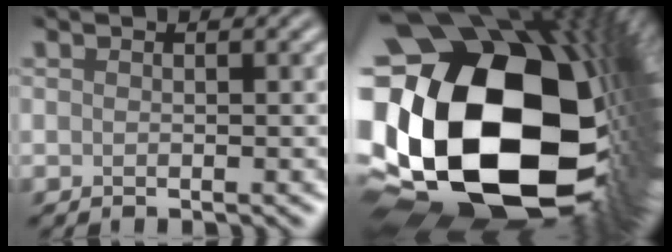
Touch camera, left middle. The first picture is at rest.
{"total": 23.4, "force": [-0.3, 16.2, 16.9], "torque": [-0.358, -0.107, 0.054]}